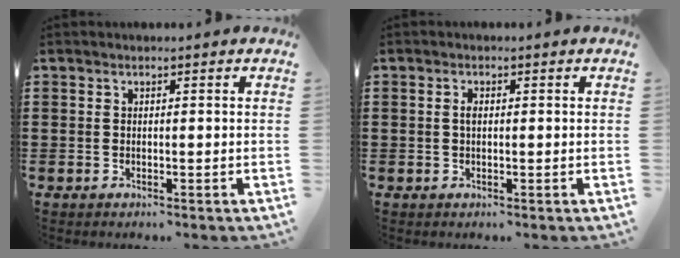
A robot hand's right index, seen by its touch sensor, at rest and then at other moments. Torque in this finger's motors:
{"motor_torque": [0.14, 0.09, 0.17, 0.04]}